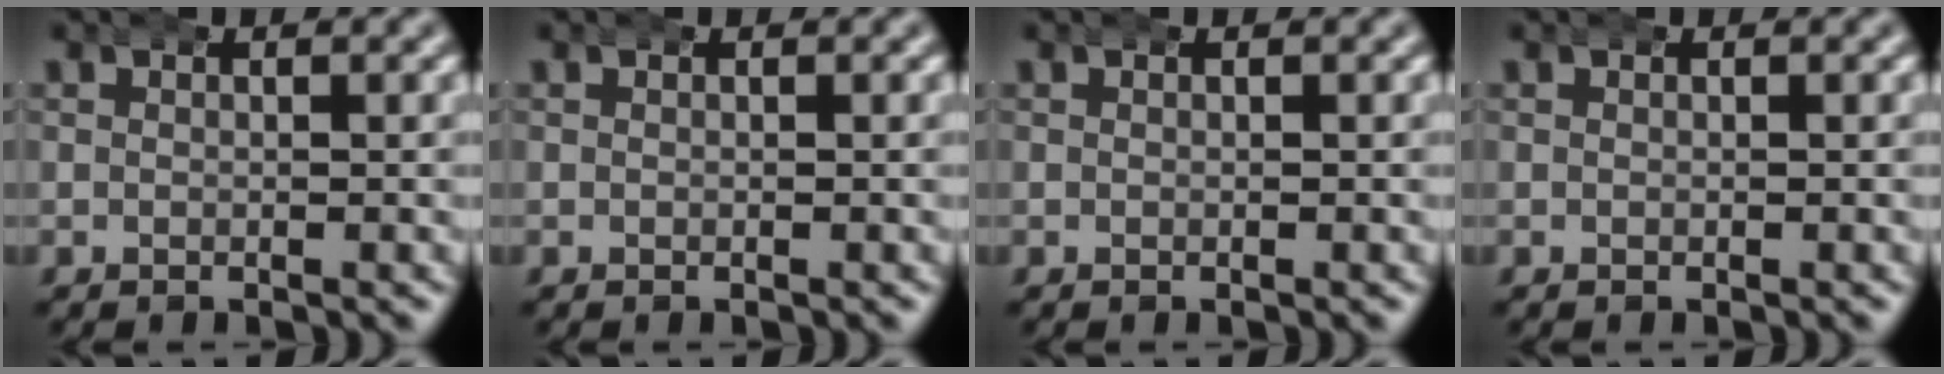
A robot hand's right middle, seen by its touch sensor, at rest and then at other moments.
{"total": 0.0}
{"total": 0.0}
{"total": 0.0}